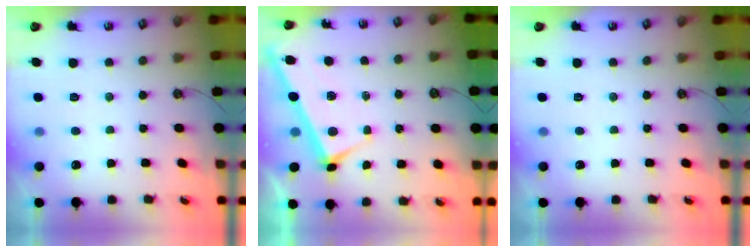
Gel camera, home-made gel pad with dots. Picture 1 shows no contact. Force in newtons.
{"total": 3.9, "press": 3.9, "slide": 0.2}
{"total": 0.0}